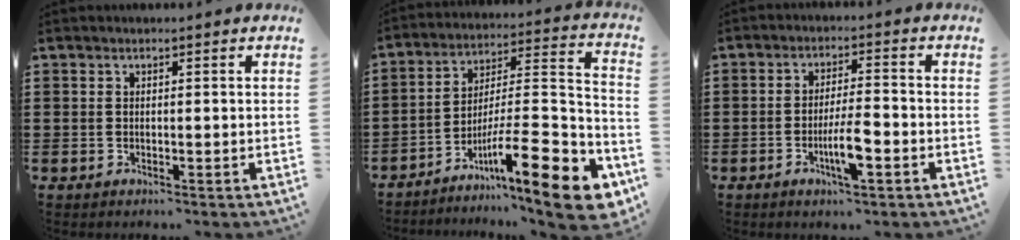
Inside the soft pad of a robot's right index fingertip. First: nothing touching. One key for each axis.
{"total": 16.9, "fx": -10.1, "fy": 3.0, "fz": 13.3, "tx": -0.186, "ty": 0.021, "tz": -0.171}
{"total": 6.1, "fx": -2.3, "fy": 1.2, "fz": 5.5, "tx": -0.102, "ty": -0.005, "tz": -0.042}